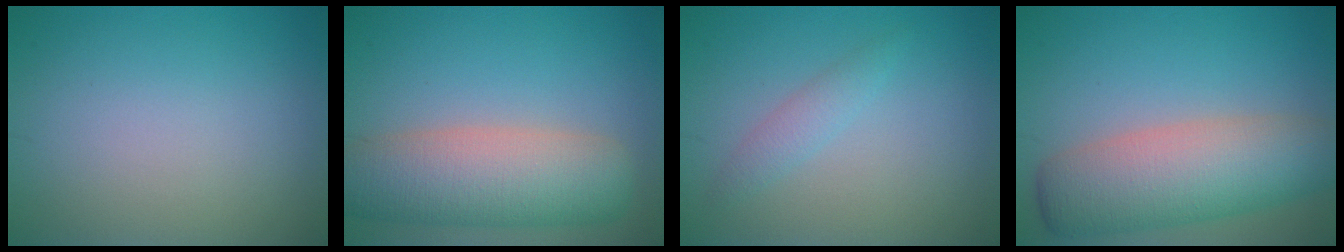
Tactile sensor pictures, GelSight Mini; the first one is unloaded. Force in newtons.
{"total": 8.1, "press": 8.1, "slide": 0.5}
{"total": 1.5, "press": 1.5, "slide": 0.1}
{"total": 8.3, "press": 8.3, "slide": 0.2}